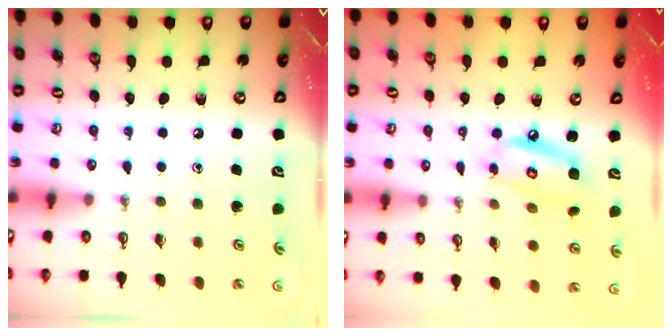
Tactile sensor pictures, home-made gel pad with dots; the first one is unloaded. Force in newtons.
{"total": 8.7, "press": 8.7, "slide": 0.8}